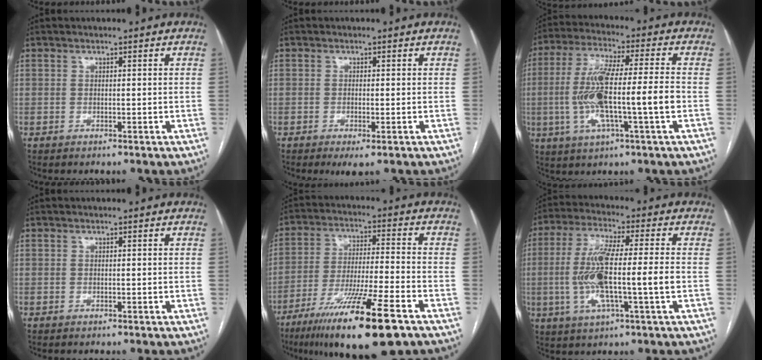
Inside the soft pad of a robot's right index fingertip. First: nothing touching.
{"total": 2.4, "force": [-1.1, 0.4, 2.0], "torque": [-0.033, -0.006, -0.014]}
{"total": 14.1, "force": [-2.3, 1.0, 13.8], "torque": [-0.275, 0.006, -0.043]}
{"total": 0.0}
{"total": 17.9, "force": [-11.0, 1.1, 14.0], "torque": [-0.240, -0.045, -0.189]}
{"total": 12.7, "force": [-1.7, 0.9, 12.5], "torque": [-0.255, 0.003, -0.033]}